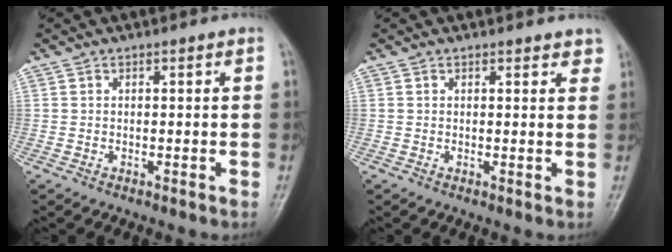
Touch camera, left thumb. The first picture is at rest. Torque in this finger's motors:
{"motor_torque": [0.17, 0.10, -0.06, -0.09, 0.00]}